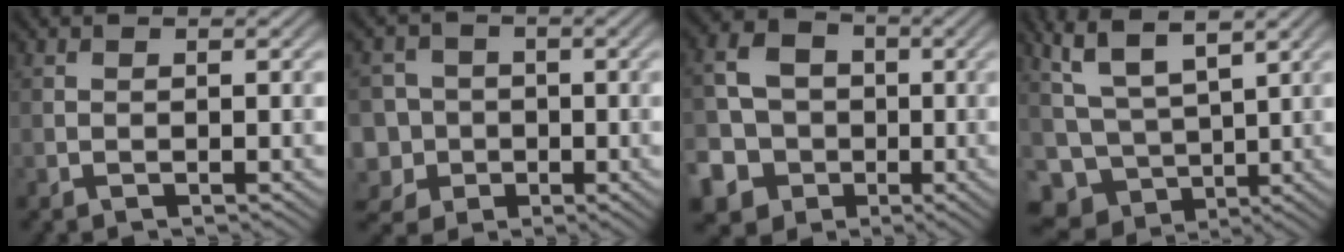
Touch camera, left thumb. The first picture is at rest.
{"total": 6.7, "force": [-1.4, 6.3, 1.5], "torque": [-0.051, 0.005, -0.055]}
{"total": 10.4, "force": [-2.7, 9.5, 3.4], "torque": [-0.113, -0.025, -0.074]}
{"total": 7.6, "force": [3.2, 4.6, 5.1], "torque": [-0.137, -0.005, 0.068]}